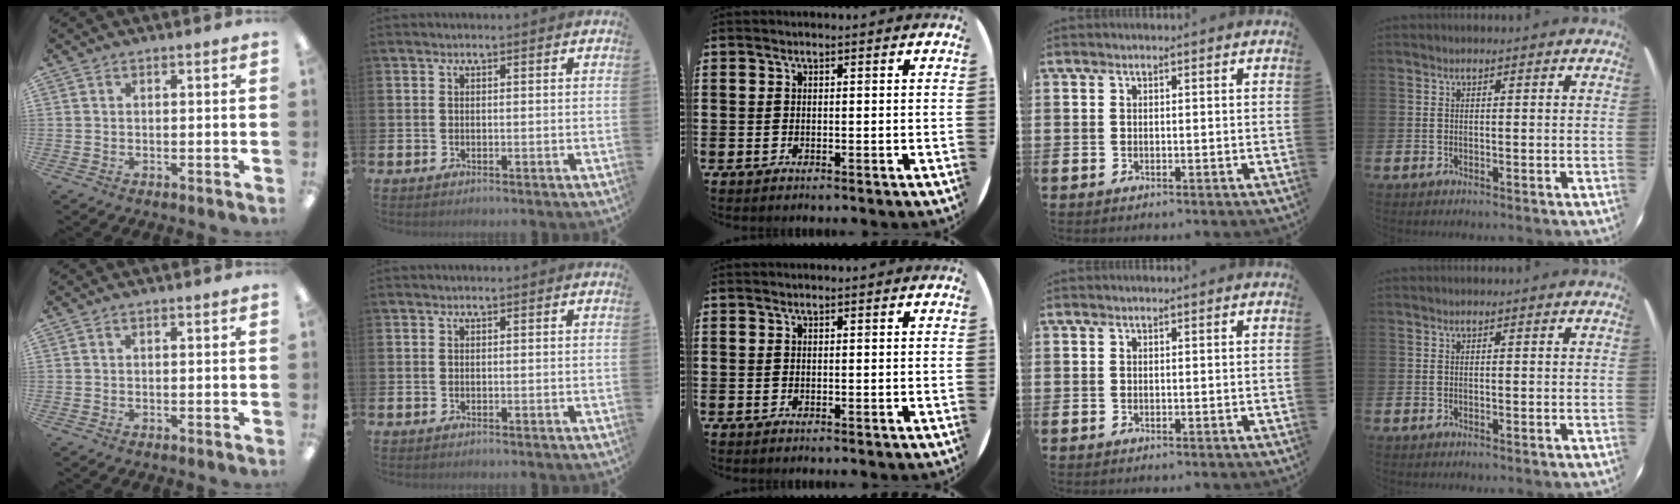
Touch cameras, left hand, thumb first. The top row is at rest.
{}